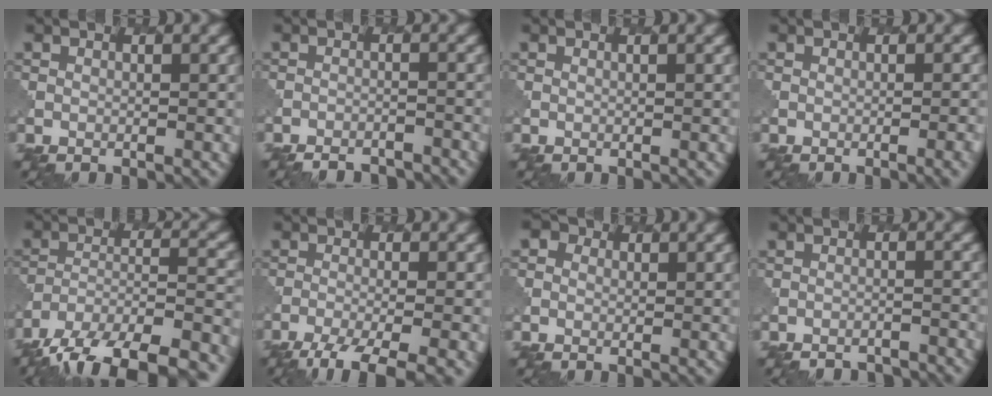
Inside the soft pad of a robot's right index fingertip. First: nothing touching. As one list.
[{"total": 4.4, "force": [-4.3, 0.9, 0.7], "torque": [-0.001, 0.000, -0.051]}, {"total": 0.7, "force": [0.4, 0.2, 0.5], "torque": [-0.003, 0.001, 0.000]}, {"total": 2.5, "force": [-0.9, 0.9, 2.2], "torque": [-0.009, 0.008, -0.007]}, {"total": 15.0, "force": [-12.2, 5.7, 6.7], "torque": [-0.119, -0.017, -0.159]}, {"total": 5.6, "force": [-3.8, 1.3, 3.9], "torque": [-0.064, -0.009, -0.067]}, {"total": 2.4, "force": [0.8, 2.1, 1.0], "torque": [0.002, 0.008, -0.008]}, {"total": 3.3, "force": [-3.2, 0.5, 0.3], "torque": [0.004, -0.001, -0.039]}]